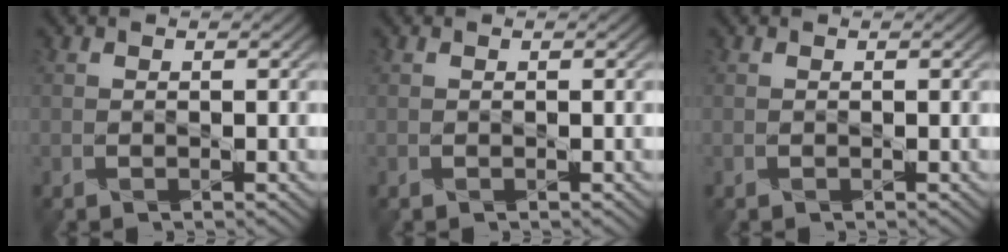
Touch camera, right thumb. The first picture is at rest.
{"total": 0.0}
{"total": 0.0}